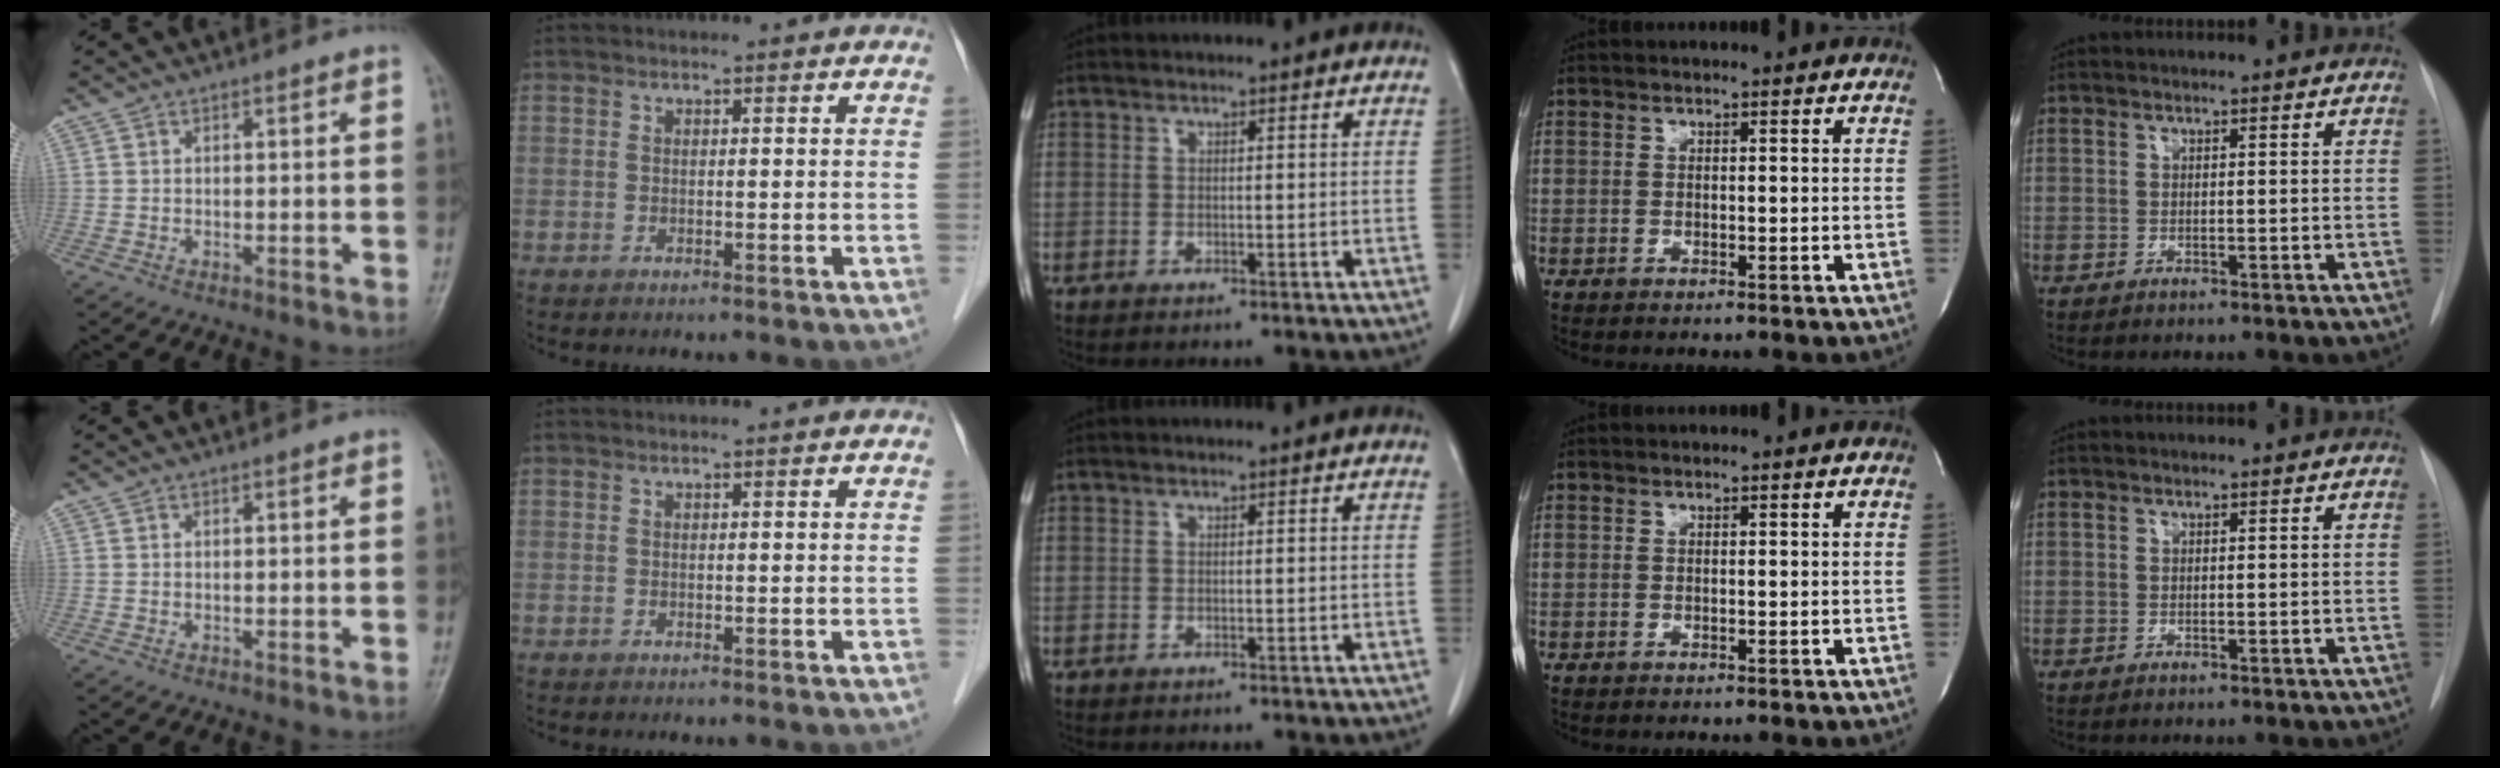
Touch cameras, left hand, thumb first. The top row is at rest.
{}